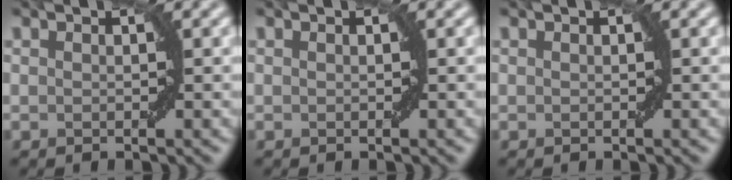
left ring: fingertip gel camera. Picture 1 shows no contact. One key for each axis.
{"total": 0.0}
{"total": 0.0}